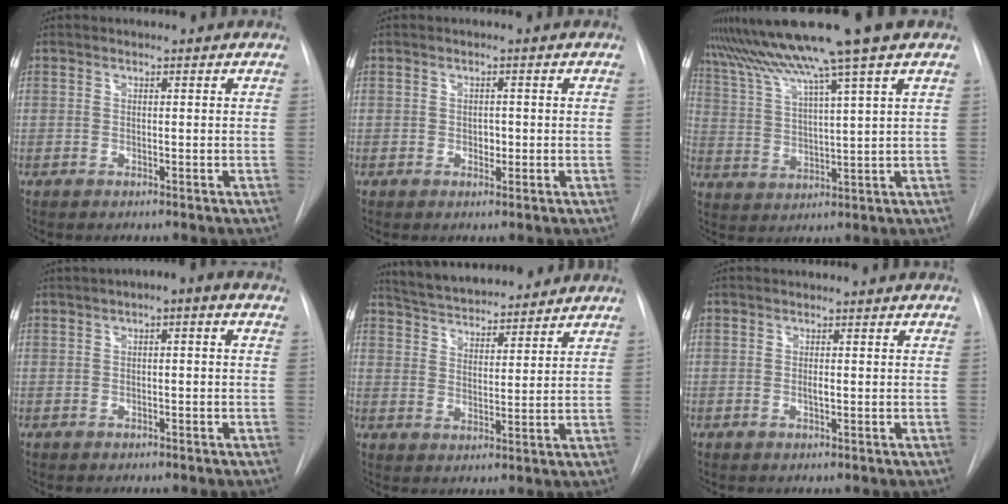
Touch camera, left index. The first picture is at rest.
{"total": 1.3, "force": [-0.2, 1.0, 0.9], "torque": [-0.012, 0.002, 0.000]}
{"total": 13.2, "force": [10.0, -2.4, 8.2], "torque": [-0.145, 0.014, 0.165]}
{"total": 3.6, "force": [1.3, 0.8, 3.3], "torque": [-0.048, 0.020, 0.014]}
{"total": 14.0, "force": [12.8, 2.9, 4.8], "torque": [-0.077, 0.024, 0.202]}
{"total": 0.8, "force": [0.0, 0.2, 0.8], "torque": [-0.014, -0.002, 0.000]}